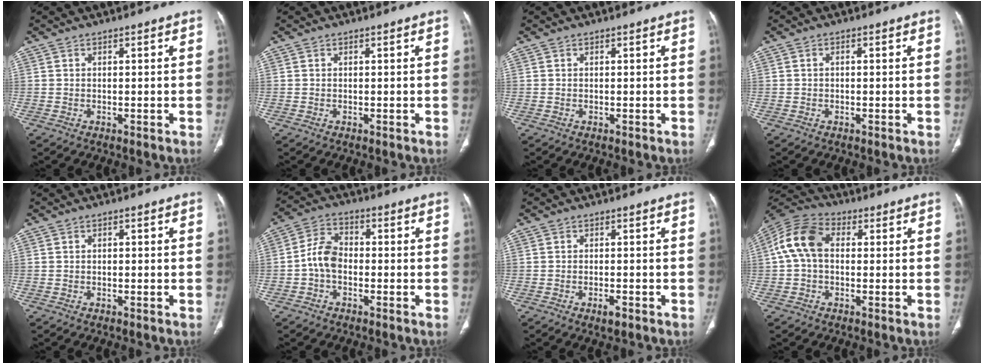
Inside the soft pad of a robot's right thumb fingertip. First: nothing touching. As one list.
[{"total": 0.0}, {"total": 0.0}, {"total": 0.5, "force": [-0.1, 0.4, 0.4], "torque": [-0.008, 0.001, -0.003]}, {"total": 0.7, "force": [-0.1, 0.5, 0.5], "torque": [-0.004, 0.002, -0.003]}, {"total": 6.3, "force": [-1.4, 4.4, 4.3], "torque": [-0.072, 0.023, -0.038]}, {"total": 2.2, "force": [-1.2, 0.8, 1.6], "torque": [-0.029, 0.001, -0.019]}, {"total": 10.0, "force": [0.8, 6.9, 7.2], "torque": [-0.142, 0.030, 0.005]}]